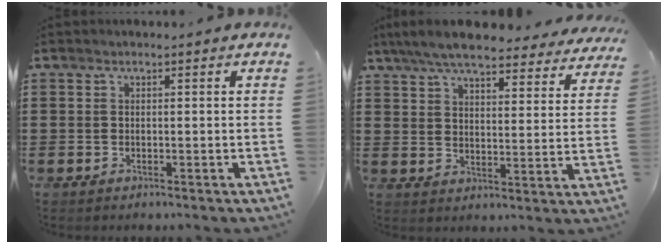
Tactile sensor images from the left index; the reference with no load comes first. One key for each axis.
{"total": 7.5, "fx": 6.8, "fy": 0.8, "fz": 3.0, "tx": -0.085, "ty": -0.031, "tz": 0.121}